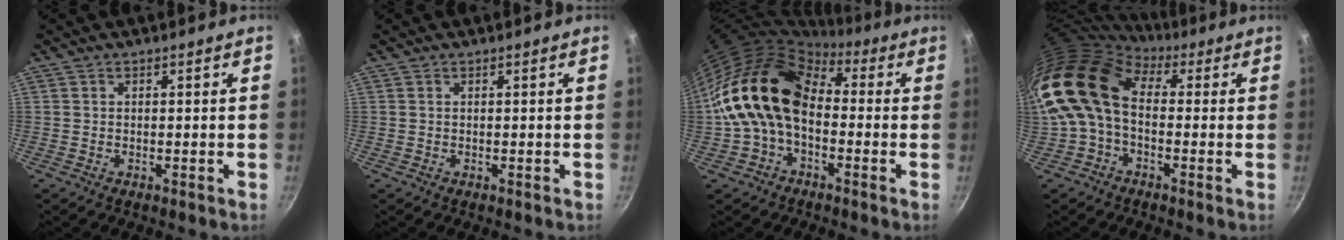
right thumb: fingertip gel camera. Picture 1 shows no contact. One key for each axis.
{"total": 0.0}
{"total": 16.5, "fx": -0.8, "fy": 11.4, "fz": 11.9, "tx": -0.193, "ty": 0.044, "tz": -0.032}
{"total": 16.5, "fx": 1.0, "fy": 11.1, "fz": 12.2, "tx": -0.242, "ty": 0.027, "tz": -0.001}